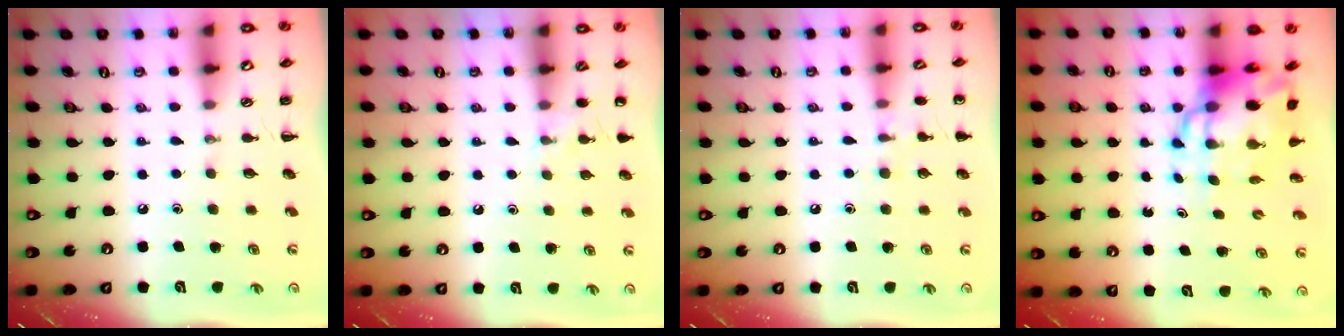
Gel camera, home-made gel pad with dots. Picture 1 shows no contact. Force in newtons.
{"total": 3.7, "press": 3.6, "slide": 1.1}
{"total": 6.7, "press": 6.4, "slide": 1.8}
{"total": 11.1, "press": 10.8, "slide": 2.9}